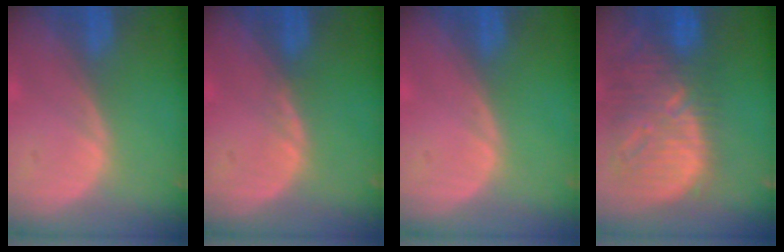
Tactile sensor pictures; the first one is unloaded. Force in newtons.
{"total": 0.7, "press": 0.7, "slide": 0.2}
{"total": 0.0}
{"total": 13.4, "press": 11.5, "slide": 7.0}